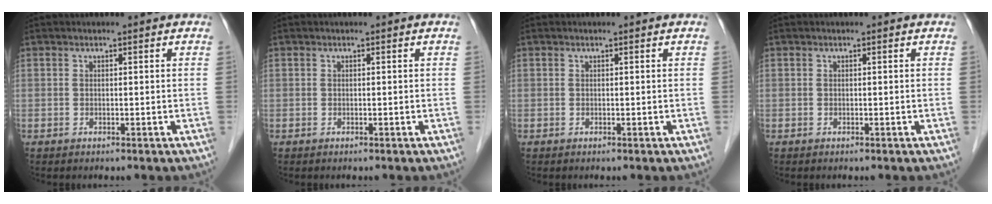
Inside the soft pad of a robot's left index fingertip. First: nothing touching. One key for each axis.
{"total": 0.0}
{"total": 0.0}
{"total": 0.0}